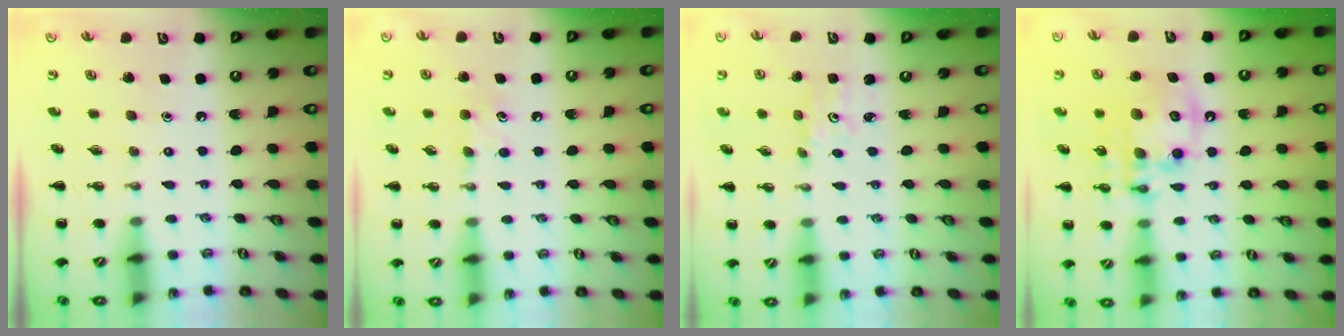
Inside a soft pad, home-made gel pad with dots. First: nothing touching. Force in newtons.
{"total": 4.6, "press": 4.4, "slide": 1.5}
{"total": 1.6, "press": 1.6, "slide": 0.4}
{"total": 13.4, "press": 13.1, "slide": 2.9}